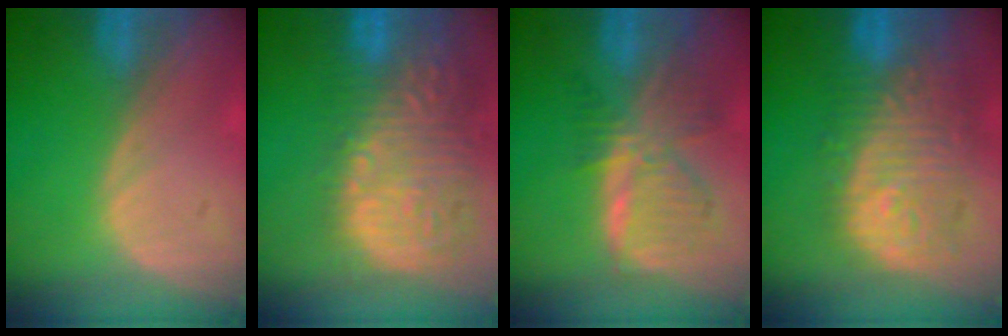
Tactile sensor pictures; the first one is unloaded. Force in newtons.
{"total": 15.3, "press": 12.5, "slide": 8.8}
{"total": 8.3, "press": 7.2, "slide": 4.0}
{"total": 12.1, "press": 10.8, "slide": 5.5}